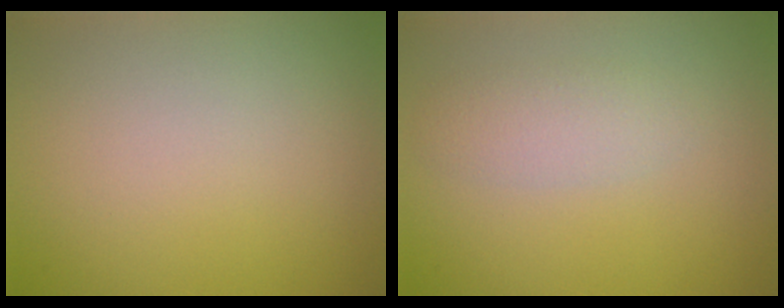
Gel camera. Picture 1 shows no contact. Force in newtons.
{"total": 2.1, "press": 2.1, "slide": 0.1}